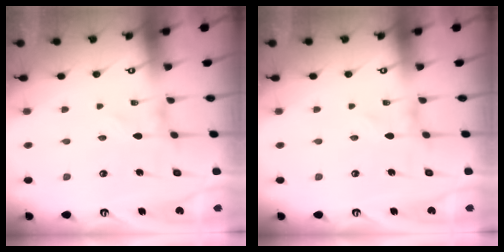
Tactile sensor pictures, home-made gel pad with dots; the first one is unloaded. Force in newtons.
{"total": 0.0}